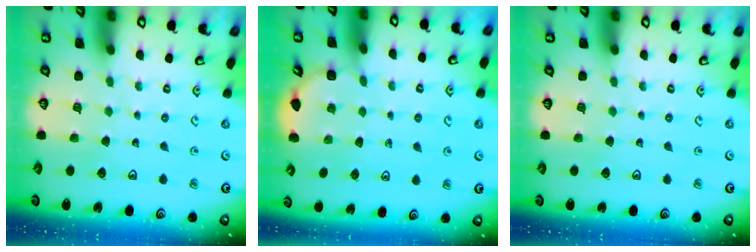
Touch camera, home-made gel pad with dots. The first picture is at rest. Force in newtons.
{"total": 3.0, "press": 2.8, "slide": 1.1}
{"total": 0.0}